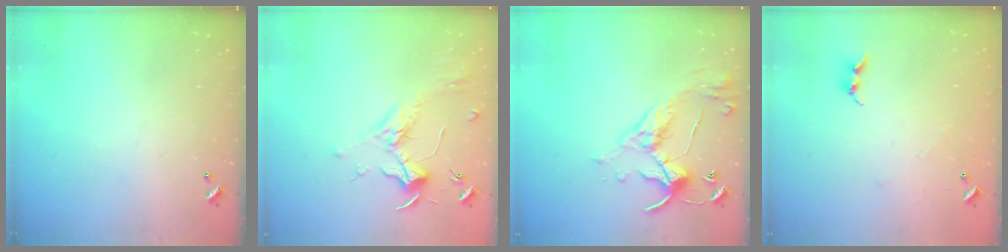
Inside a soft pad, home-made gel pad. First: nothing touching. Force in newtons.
{"total": 1.8, "press": 1.7, "slide": 0.7}
{"total": 5.7, "press": 5.7, "slide": 0.7}
{"total": 5.6, "press": 5.6, "slide": 0.2}